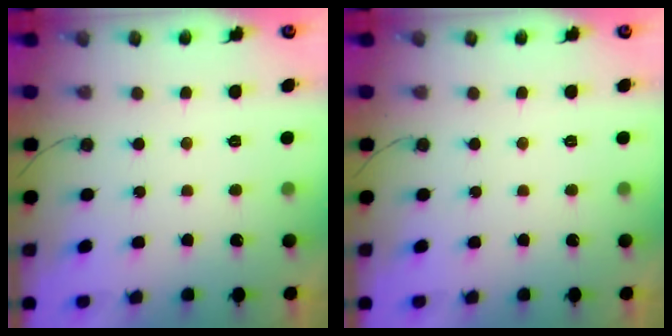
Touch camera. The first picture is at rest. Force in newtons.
{"total": 0.0}